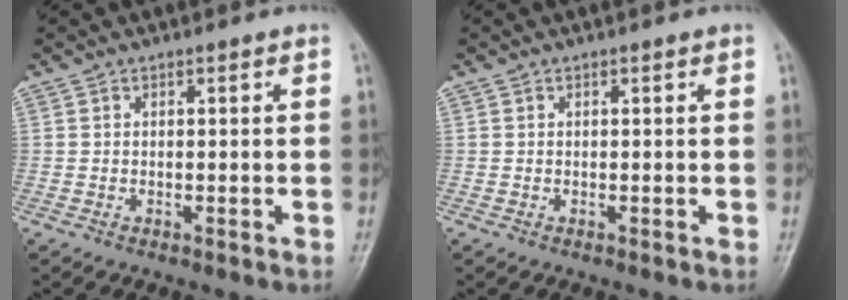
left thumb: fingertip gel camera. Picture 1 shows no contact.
{"total": 0.0}